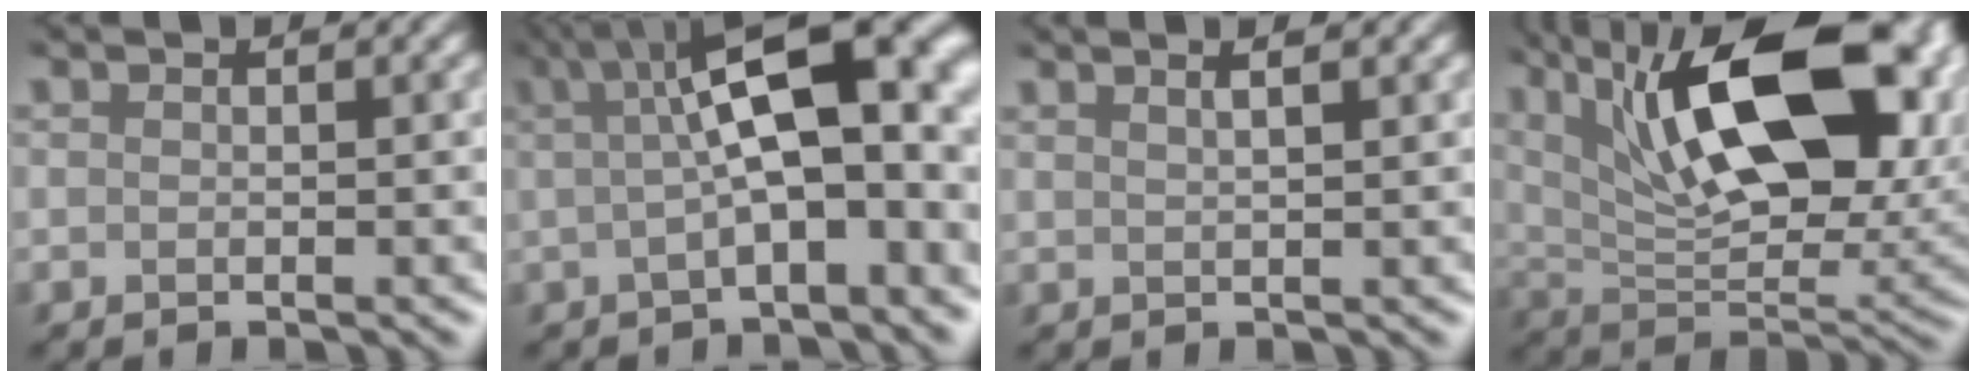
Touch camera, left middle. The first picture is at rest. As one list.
[{"total": 11.6, "force": [2.4, 3.4, 10.9], "torque": [-0.150, 0.025, 0.033]}, {"total": 2.6, "force": [1.8, 1.1, 1.5], "torque": [0.011, 0.017, -0.004]}, {"total": 15.3, "force": [6.7, 6.5, 12.1], "torque": [-0.197, 0.006, 0.102]}]